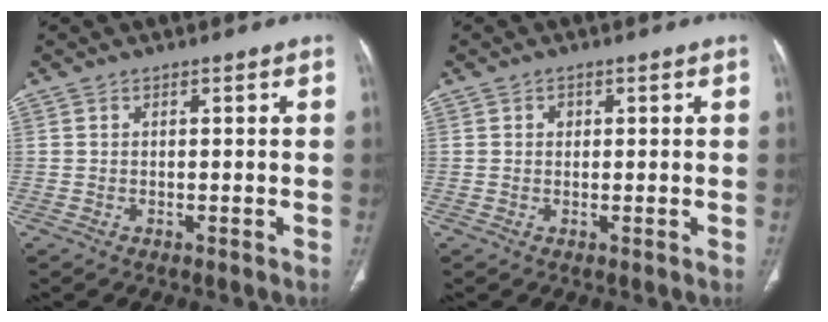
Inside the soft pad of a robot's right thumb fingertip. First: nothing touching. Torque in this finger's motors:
{"motor_torque": [-0.60, 0.54, 0.26, -0.10, -0.02]}